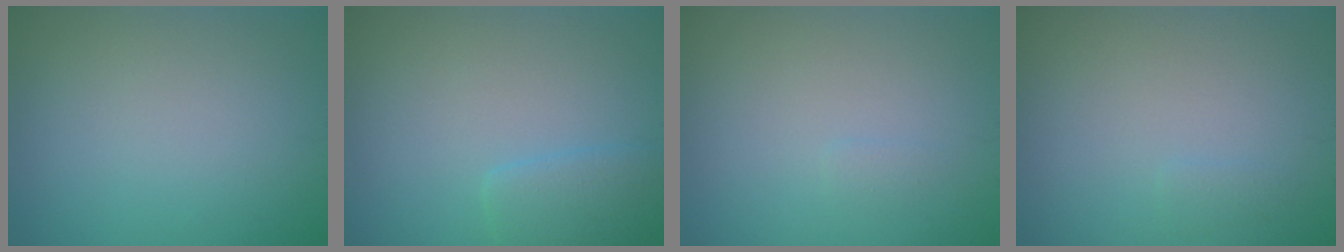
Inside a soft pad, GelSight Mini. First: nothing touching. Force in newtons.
{"total": 2.4, "press": 2.3, "slide": 0.2}
{"total": 0.5, "press": 0.5, "slide": 0.1}
{"total": 0.6, "press": 0.5, "slide": 0.1}